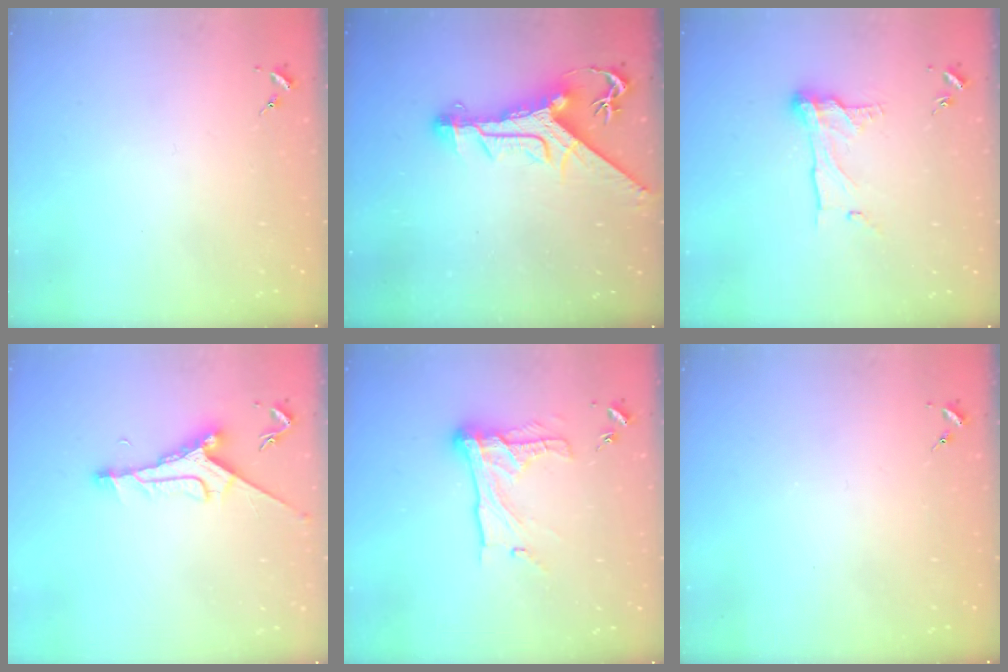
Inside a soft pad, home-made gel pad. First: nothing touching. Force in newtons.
{"total": 12.1, "press": 12.0, "slide": 1.1}
{"total": 11.0, "press": 11.0, "slide": 0.8}
{"total": 9.4, "press": 9.4, "slide": 0.7}
{"total": 15.8, "press": 15.8, "slide": 1.2}
{"total": 0.0}